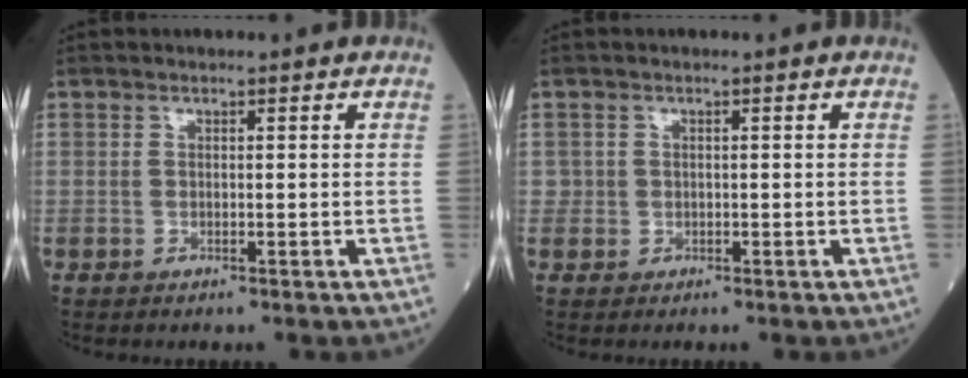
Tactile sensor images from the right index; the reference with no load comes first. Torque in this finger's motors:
{"motor_torque": [0.13, -0.01, 0.08, 0.02]}